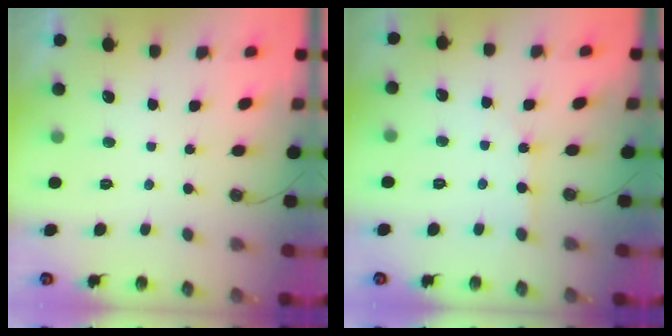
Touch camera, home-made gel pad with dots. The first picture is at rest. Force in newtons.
{"total": 2.6, "press": 2.6, "slide": 0.4}